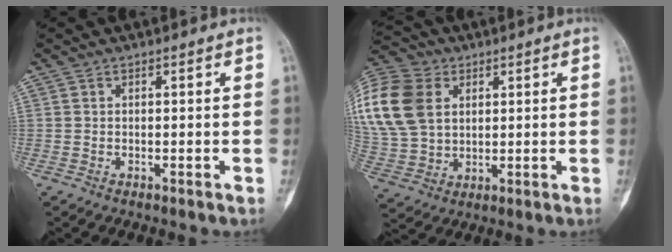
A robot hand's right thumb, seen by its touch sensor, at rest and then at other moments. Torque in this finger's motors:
{"motor_torque": [-1.06, 1.91, 2.00, 0.43, 0.17]}